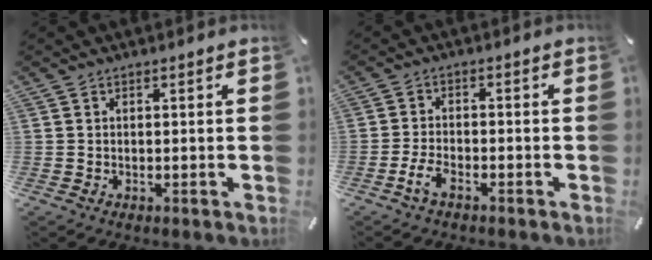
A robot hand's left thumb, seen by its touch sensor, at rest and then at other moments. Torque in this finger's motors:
{"motor_torque": [-0.49, 0.82, 0.50, 0.79, 0.07]}